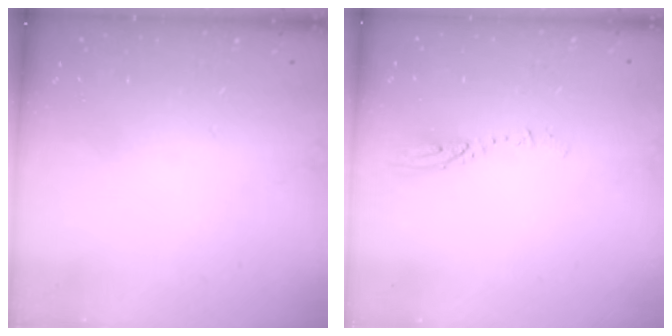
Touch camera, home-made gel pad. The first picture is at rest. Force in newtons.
{"total": 3.9, "press": 3.9, "slide": 0.3}